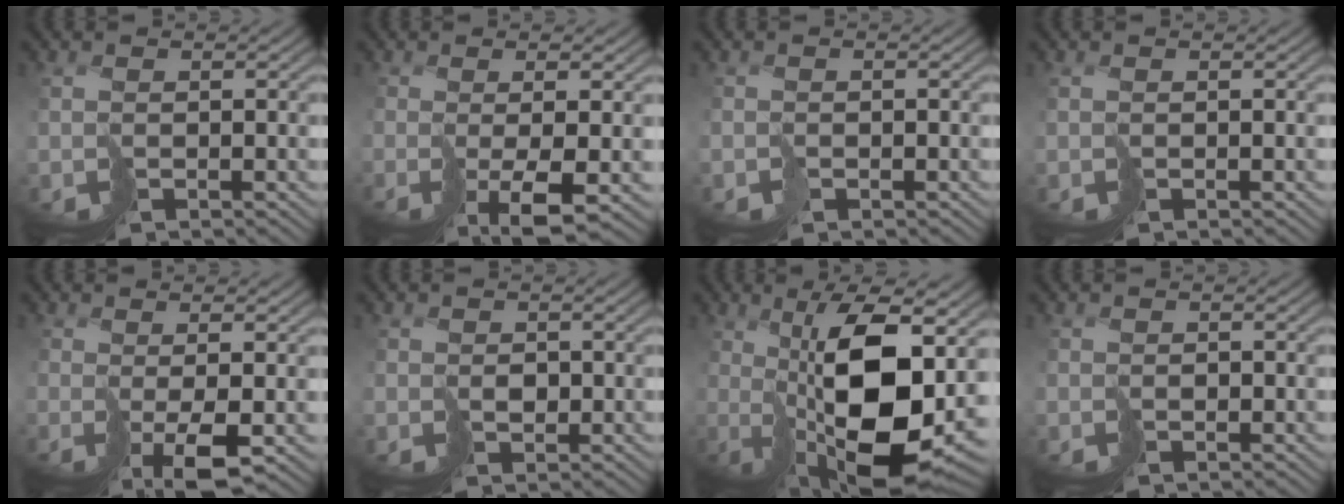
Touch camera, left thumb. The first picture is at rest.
{"total": 3.9, "force": [-0.7, 0.0, 3.8], "torque": [-0.055, 0.003, -0.001]}
{"total": 0.7, "force": [-0.4, 0.1, -0.5], "torque": [0.017, 0.002, -0.008]}
{"total": 0.0}
{"total": 3.5, "force": [-0.4, 0.0, 3.5], "torque": [-0.050, 0.003, 0.002]}
{"total": 1.0, "force": [0.5, 0.9, -0.1], "torque": [0.015, 0.003, 0.014]}
{"total": 12.9, "force": [1.2, 4.0, 12.2], "torque": [-0.188, 0.005, 0.030]}
{"total": 0.5, "force": [-0.3, 0.2, -0.4], "torque": [0.013, 0.002, -0.006]}